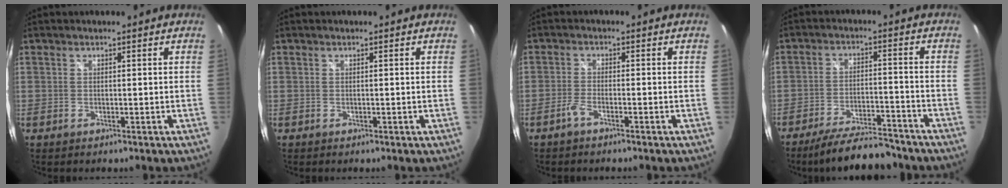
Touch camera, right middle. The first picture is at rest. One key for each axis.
{"total": 0.0}
{"total": 2.4, "fx": -1.9, "fy": 0.5, "fz": 1.4, "tx": -0.044, "ty": 0.002, "tz": -0.042}
{"total": 12.9, "fx": -11.3, "fy": 2.7, "fz": 5.7, "tx": -0.118, "ty": -0.007, "tz": -0.174}